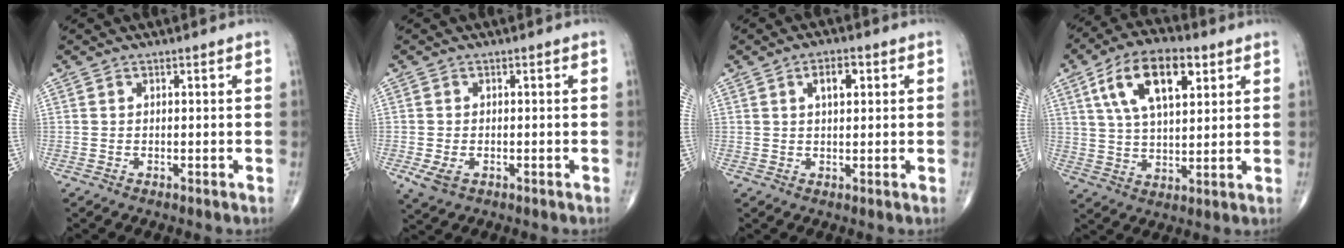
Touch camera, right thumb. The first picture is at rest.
{"total": 3.4, "force": [-1.1, 2.2, 2.4], "torque": [-0.051, -0.002, -0.014]}
{"total": 4.0, "force": [1.4, 1.9, 3.2], "torque": [-0.048, 0.002, 0.022]}
{"total": 14.9, "force": [6.2, 7.2, 11.5], "torque": [-0.187, -0.005, 0.107]}